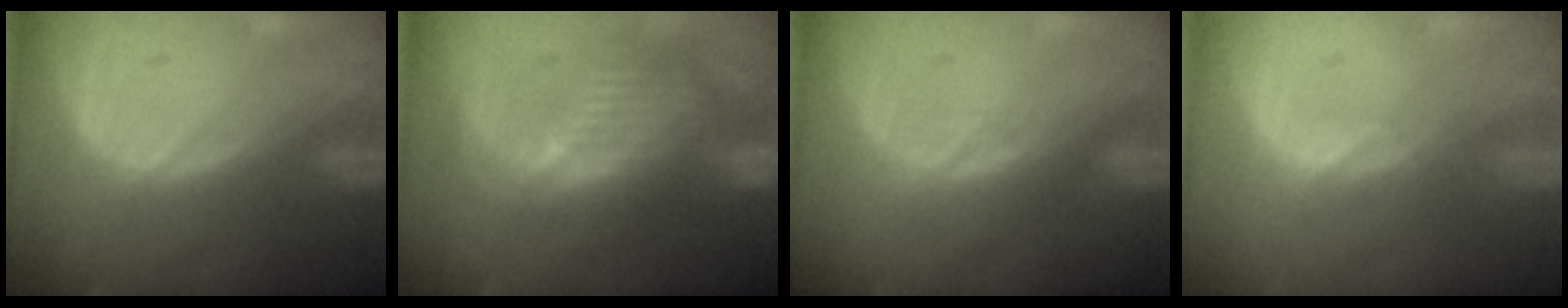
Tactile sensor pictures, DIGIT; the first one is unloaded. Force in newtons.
{"total": 11.1, "press": 9.7, "slide": 5.5}
{"total": 0.5, "press": 0.5, "slide": 0.1}
{"total": 0.7, "press": 0.7, "slide": 0.2}